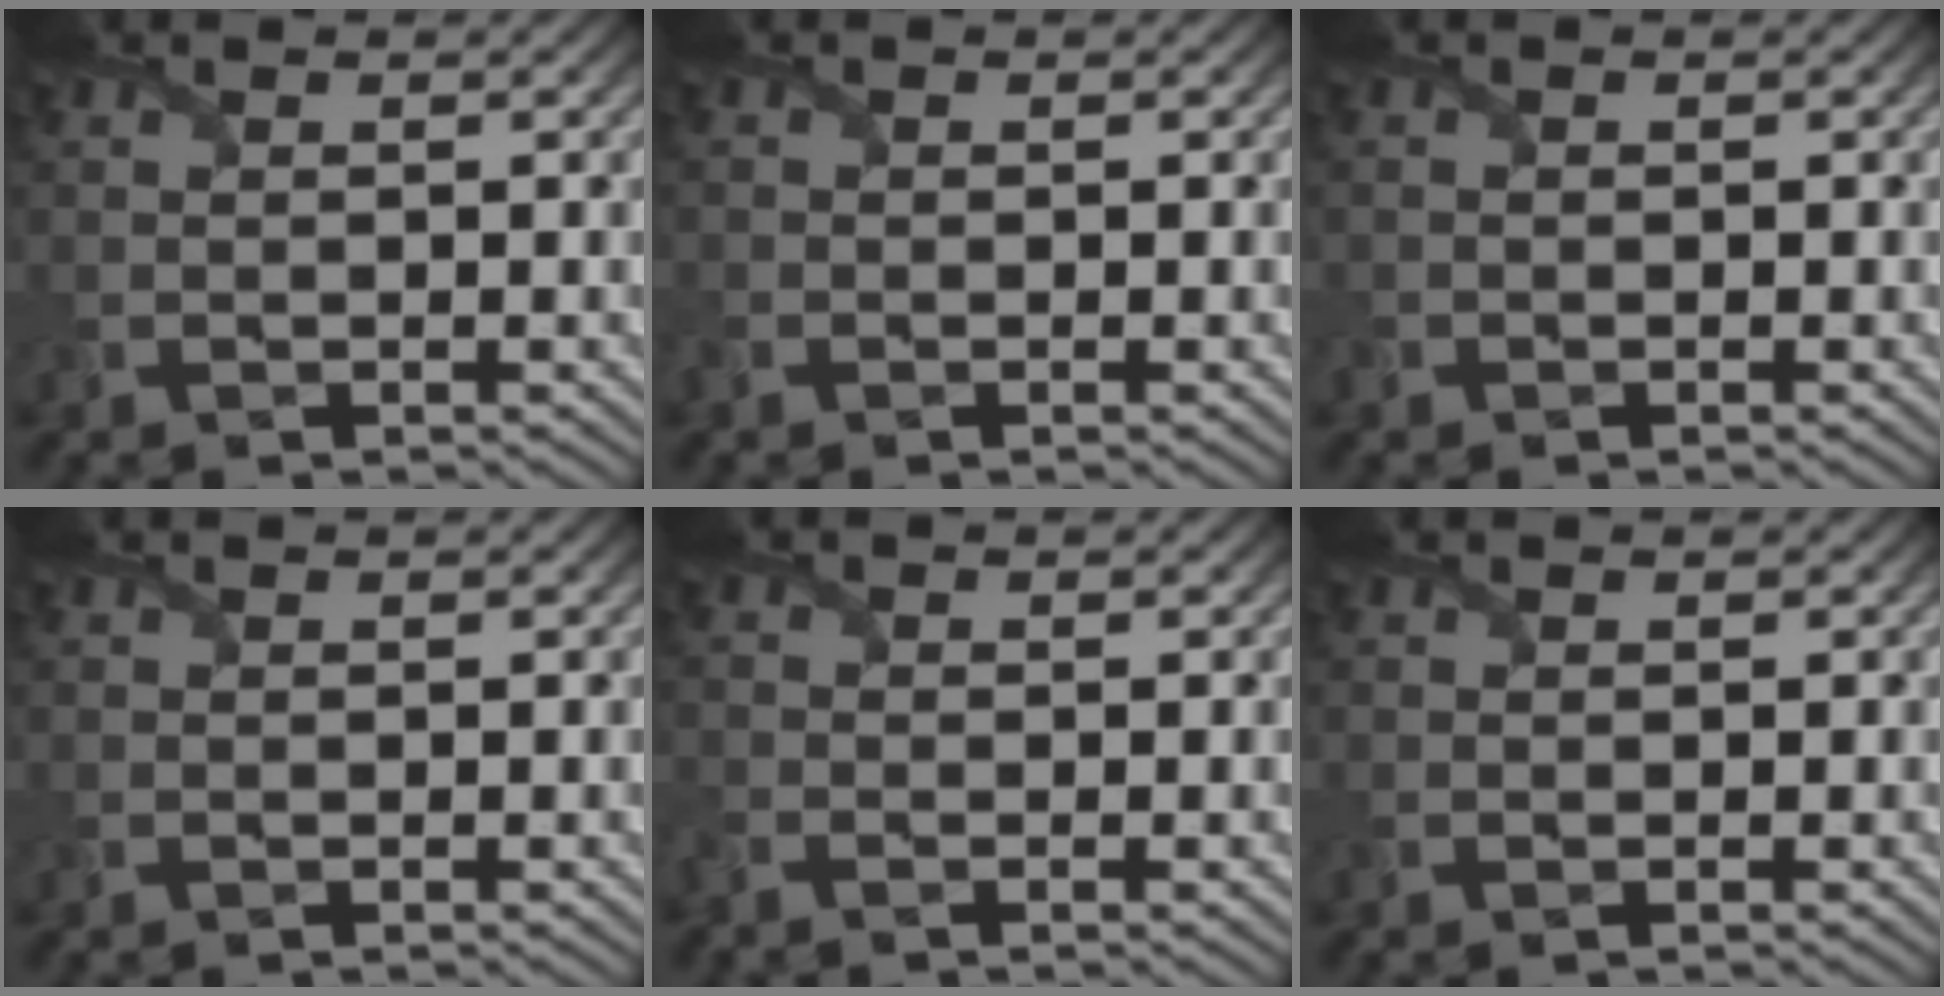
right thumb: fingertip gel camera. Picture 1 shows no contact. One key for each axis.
{"total": 1.2, "fx": -0.9, "fy": 0.7, "fz": 0.3, "tx": -0.011, "ty": -0.005, "tz": -0.022}
{"total": 0.6, "fx": -0.4, "fy": 0.5, "fz": 0.0, "tx": -0.002, "ty": -0.002, "tz": -0.010}
{"total": 0.0}
{"total": 1.8, "fx": -1.4, "fy": 0.6, "fz": 0.8, "tx": -0.029, "ty": -0.012, "tz": -0.038}
{"total": 0.0}